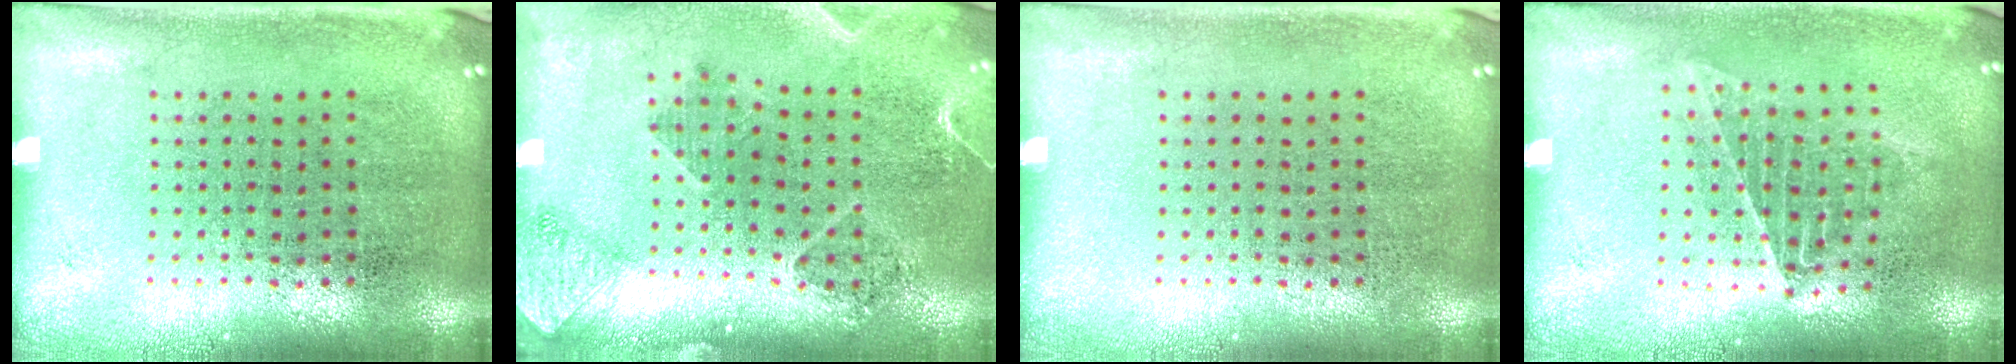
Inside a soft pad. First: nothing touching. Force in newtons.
{"total": 1.6, "press": 1.5, "slide": 0.4}
{"total": 0.0}
{"total": 1.0, "press": 1.0, "slide": 0.1}